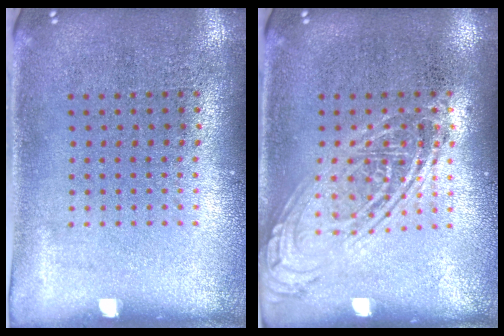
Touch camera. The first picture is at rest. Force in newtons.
{"total": 2.4, "press": 2.4, "slide": 0.3}